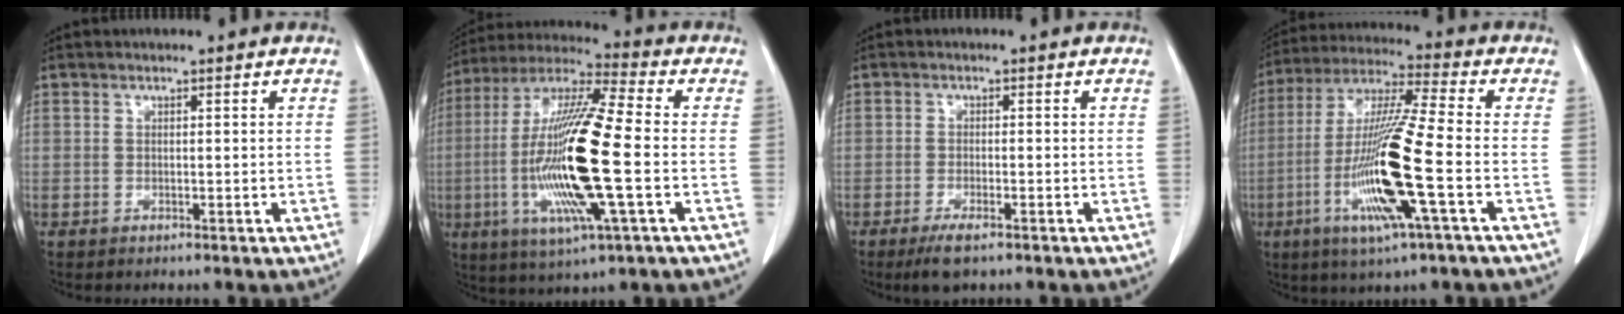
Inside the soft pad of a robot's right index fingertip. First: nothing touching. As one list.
[{"total": 19.4, "force": [-3.2, 1.4, 19.1], "torque": [-0.392, -0.011, -0.063]}, {"total": 3.8, "force": [-2.6, 0.5, 2.7], "torque": [-0.055, -0.009, -0.047]}, {"total": 16.0, "force": [-4.5, -0.3, 15.3], "torque": [-0.312, -0.015, -0.091]}]